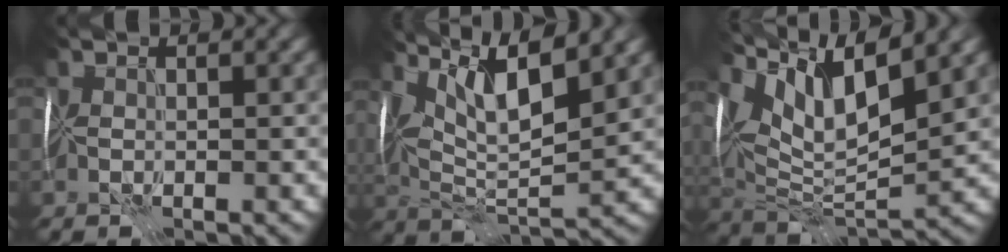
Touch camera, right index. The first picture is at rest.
{"total": 9.2, "force": [5.2, 2.2, 7.2], "torque": [-0.133, 0.004, 0.094]}
{"total": 11.2, "force": [6.3, 3.8, 8.5], "torque": [-0.157, 0.009, 0.115]}